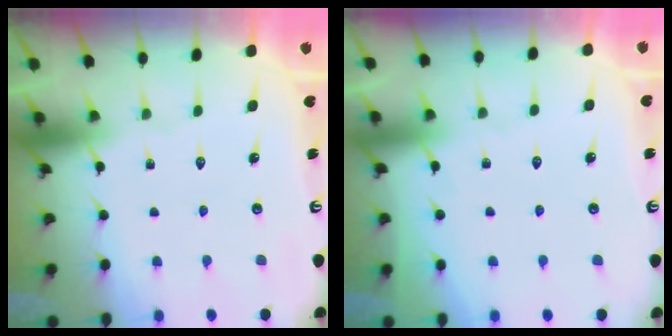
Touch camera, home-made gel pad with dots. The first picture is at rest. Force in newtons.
{"total": 2.6, "press": 2.6, "slide": 0.4}